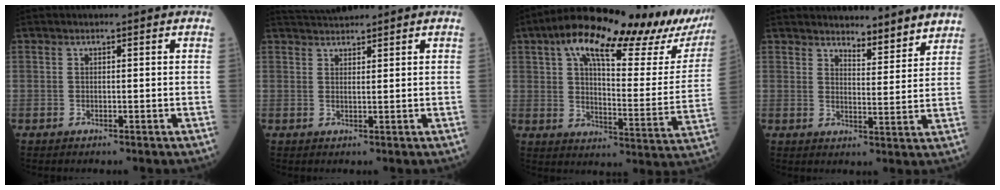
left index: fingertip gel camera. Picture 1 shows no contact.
{"total": 4.3, "force": [4.1, 0.3, 1.0], "torque": [-0.021, 0.025, 0.080]}
{"total": 28.9, "force": [20.7, 7.2, 18.9], "torque": [-0.276, 0.027, 0.267]}
{"total": 7.4, "force": [7.1, 1.6, 1.5], "torque": [-0.016, -0.004, 0.089]}